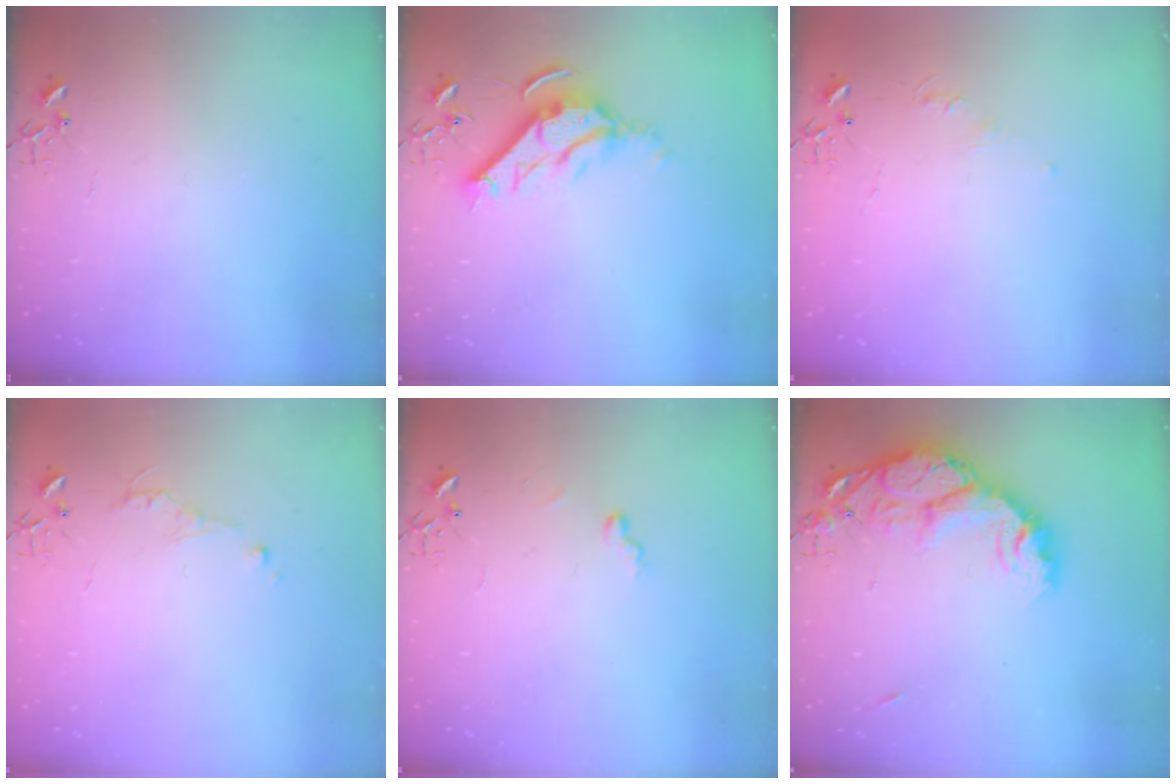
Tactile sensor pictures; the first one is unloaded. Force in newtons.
{"total": 11.7, "press": 11.6, "slide": 1.3}
{"total": 4.0, "press": 3.9, "slide": 0.6}
{"total": 5.0, "press": 5.0, "slide": 0.6}
{"total": 5.9, "press": 5.8, "slide": 0.6}
{"total": 15.3, "press": 15.2, "slide": 1.3}